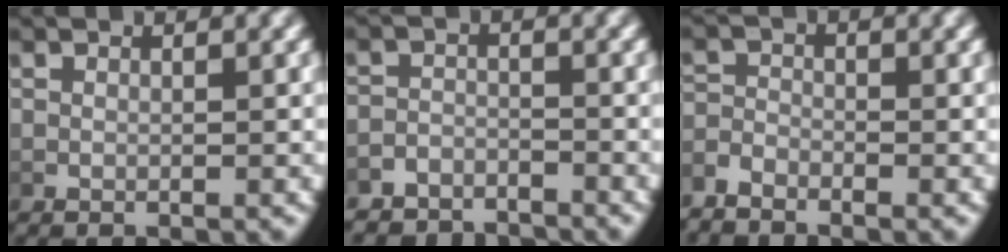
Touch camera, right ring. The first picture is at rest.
{"total": 4.7, "force": [-4.6, 1.2, 0.1], "torque": [0.003, -0.016, -0.076]}
{"total": 2.2, "force": [-2.0, 1.0, 0.3], "torque": [-0.015, -0.013, -0.036]}